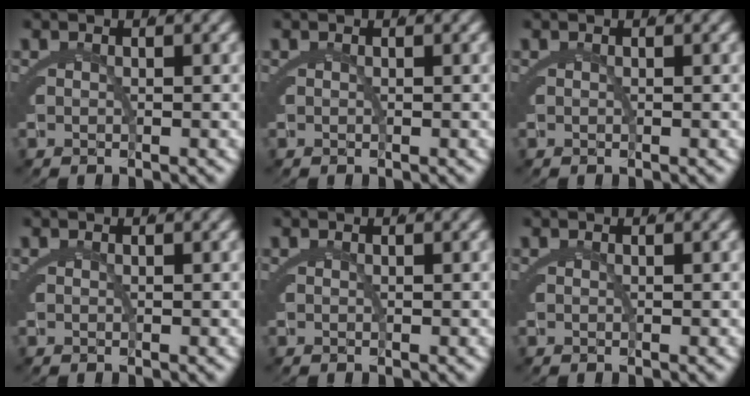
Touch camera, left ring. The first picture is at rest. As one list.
[{"total": 0.0}, {"total": 0.0}, {"total": 0.0}, {"total": 0.0}, {"total": 0.0}]